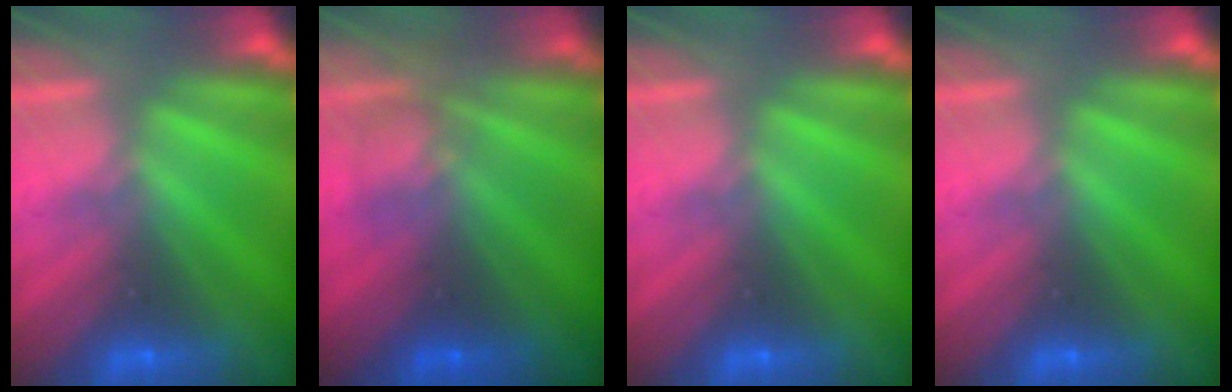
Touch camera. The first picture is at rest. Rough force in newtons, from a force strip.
{"total": 2.7}
{"total": 0.0}
{"total": 0.0}